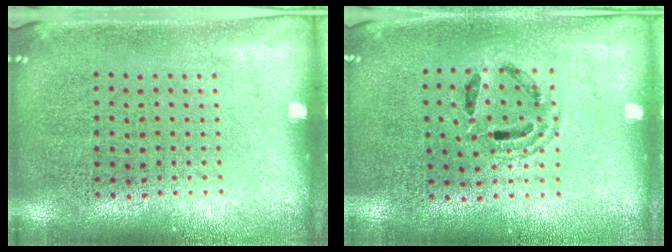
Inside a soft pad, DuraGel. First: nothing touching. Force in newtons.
{"total": 1.2, "press": 1.1, "slide": 0.4}